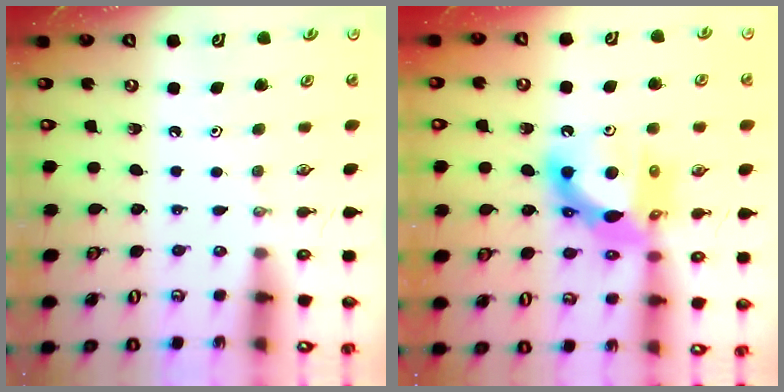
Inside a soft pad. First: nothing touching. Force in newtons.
{"total": 14.0, "press": 13.9, "slide": 1.3}